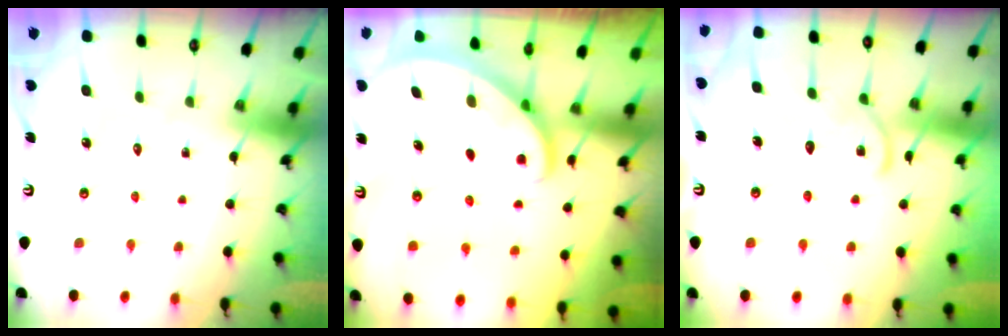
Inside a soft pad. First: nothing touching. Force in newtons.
{"total": 2.5, "press": 2.5, "slide": 0.1}
{"total": 11.9, "press": 11.9, "slide": 1.1}